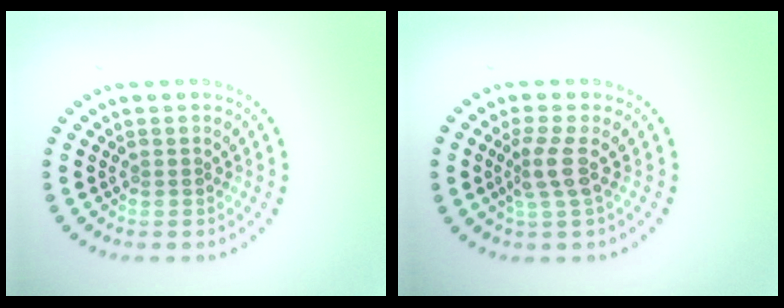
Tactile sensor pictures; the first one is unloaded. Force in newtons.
{"total": 2.4, "press": 1.7, "slide": 1.7}